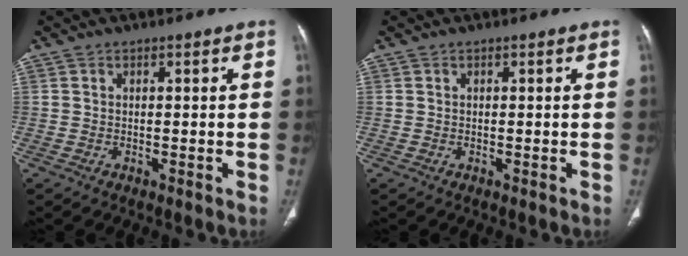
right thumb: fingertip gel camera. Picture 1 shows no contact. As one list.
[{"total": 0.0}]